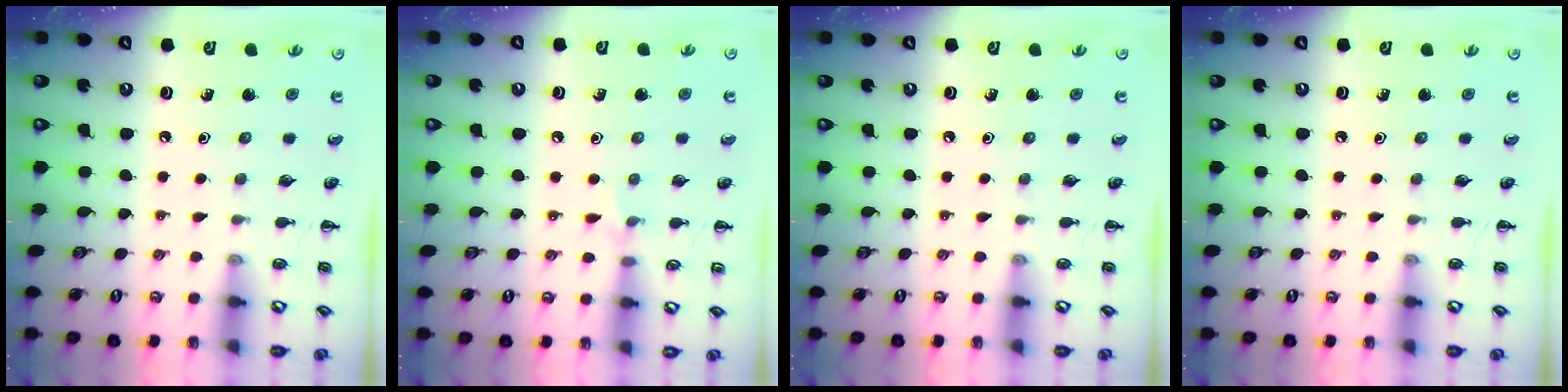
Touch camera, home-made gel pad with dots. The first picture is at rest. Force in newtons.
{"total": 3.7, "press": 3.5, "slide": 1.3}
{"total": 0.0}
{"total": 0.0}